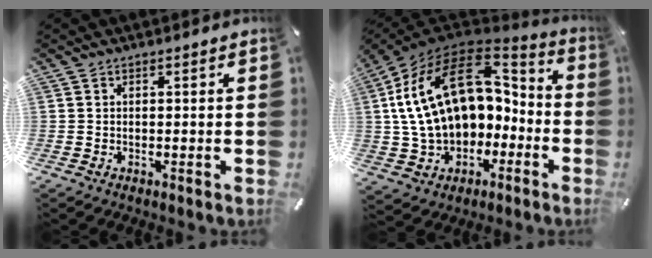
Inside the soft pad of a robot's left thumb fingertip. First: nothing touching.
{"total": 22.3, "force": [4.3, 15.4, 15.6], "torque": [-0.290, -0.021, 0.083]}